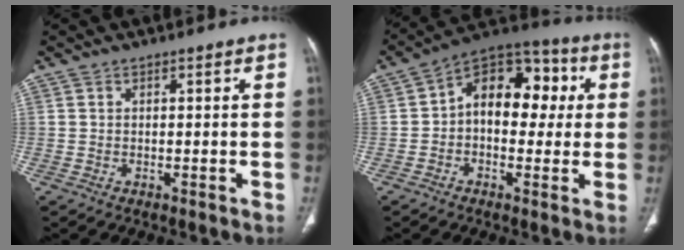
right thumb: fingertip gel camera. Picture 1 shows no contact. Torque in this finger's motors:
{"motor_torque": [0.37, 0.47, 0.69, -0.67, 0.25]}